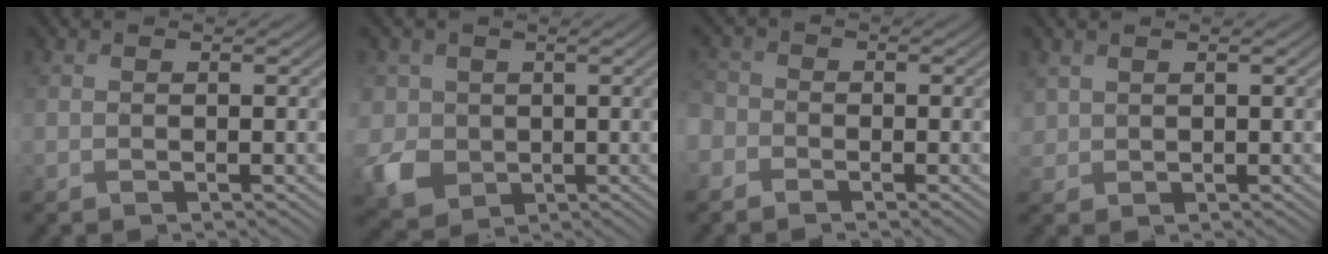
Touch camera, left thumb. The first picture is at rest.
{"total": 6.9, "force": [-0.4, 6.3, 2.8], "torque": [-0.094, -0.017, -0.014]}
{"total": 2.9, "force": [-1.7, 2.2, 0.8], "torque": [-0.030, -0.003, -0.049]}
{"total": 1.8, "force": [1.1, 1.4, 0.3], "torque": [-0.013, -0.003, 0.025]}